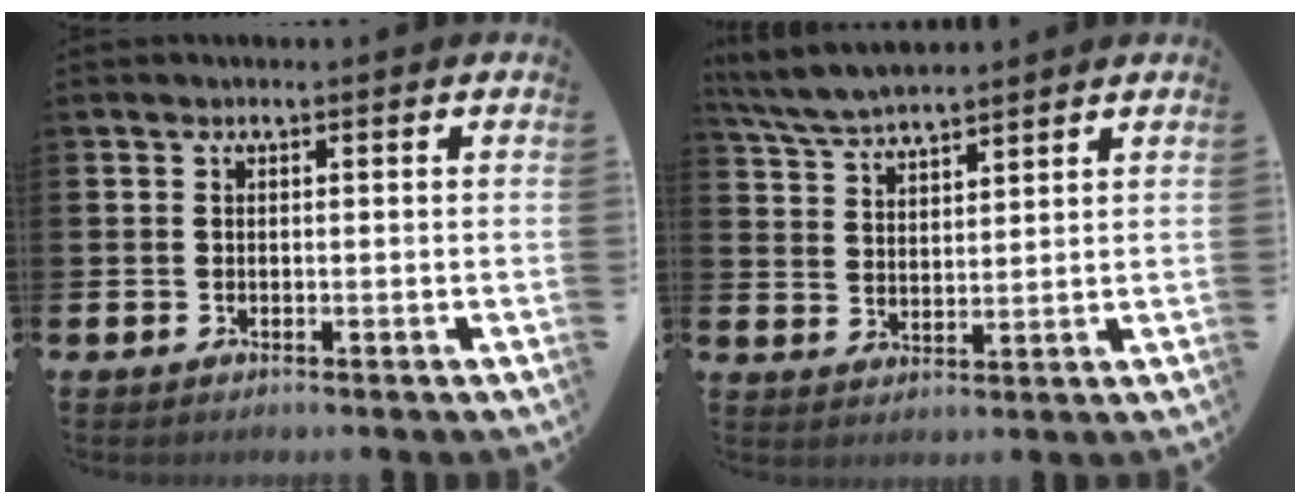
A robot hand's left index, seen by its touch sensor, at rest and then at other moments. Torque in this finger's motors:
{"motor_torque": [0.07, -0.39, 0.21, 0.21]}